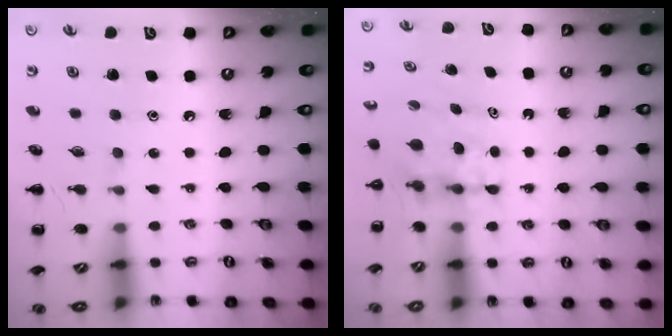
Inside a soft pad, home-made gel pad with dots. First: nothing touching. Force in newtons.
{"total": 4.8, "press": 4.8, "slide": 0.3}